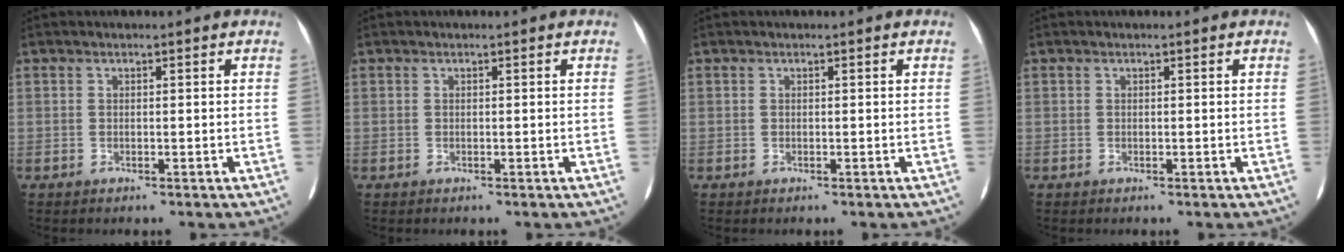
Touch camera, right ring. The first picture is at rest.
{"total": 0.0}
{"total": 0.0}
{"total": 0.0}